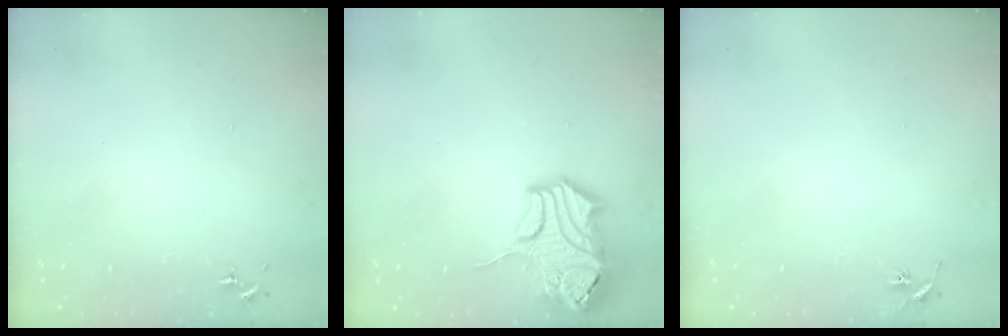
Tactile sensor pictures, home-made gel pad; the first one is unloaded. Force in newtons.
{"total": 15.2, "press": 15.0, "slide": 2.4}
{"total": 2.9, "press": 2.9, "slide": 0.3}